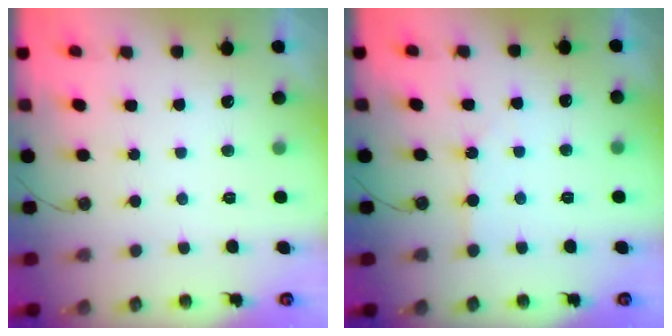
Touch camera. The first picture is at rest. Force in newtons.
{"total": 2.3, "press": 2.3, "slide": 0.4}